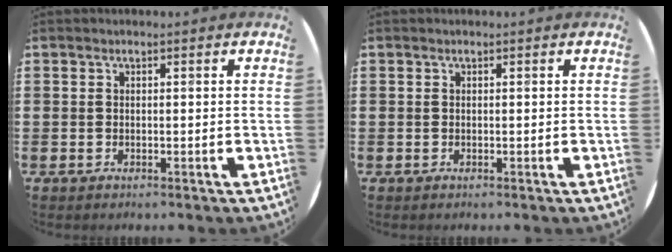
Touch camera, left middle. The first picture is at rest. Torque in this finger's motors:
{"motor_torque": [0.00, 0.00, 0.00, 0.00]}